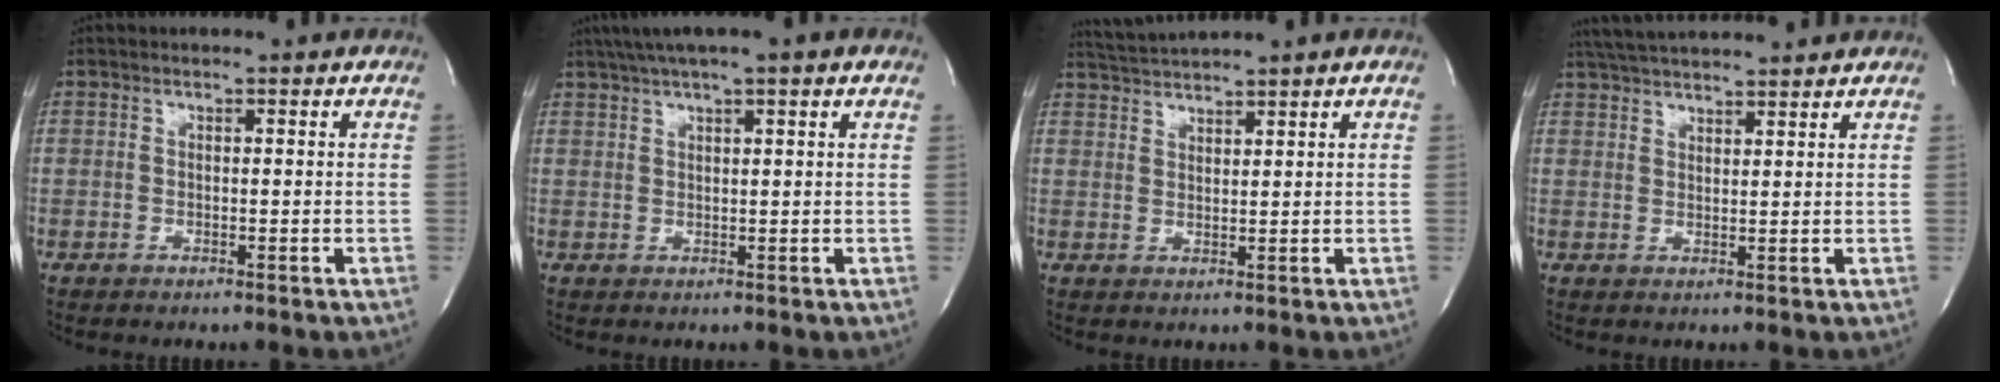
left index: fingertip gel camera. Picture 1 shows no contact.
{"total": 8.2, "force": [5.8, -0.1, 5.7], "torque": [-0.098, 0.040, 0.087]}
{"total": 3.4, "force": [3.2, -1.2, 0.4], "torque": [-0.017, 0.005, 0.067]}
{"total": 9.1, "force": [8.5, 0.5, 3.2], "torque": [-0.065, 0.031, 0.133]}